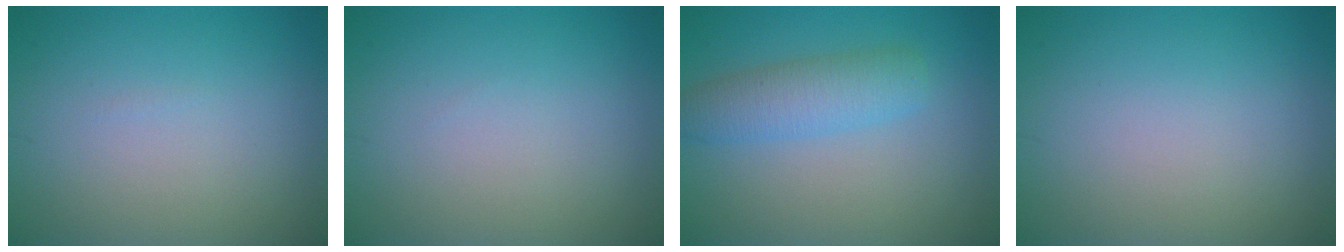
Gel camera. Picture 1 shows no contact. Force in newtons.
{"total": 0.0}
{"total": 3.7, "press": 3.7, "slide": 0.2}
{"total": 0.0}